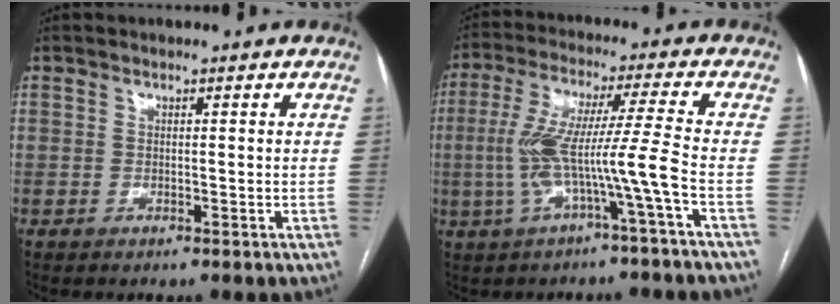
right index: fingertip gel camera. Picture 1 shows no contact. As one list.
[{"total": 9.9, "force": [-2.9, -1.3, 9.4], "torque": [-0.200, 0.018, -0.052]}]